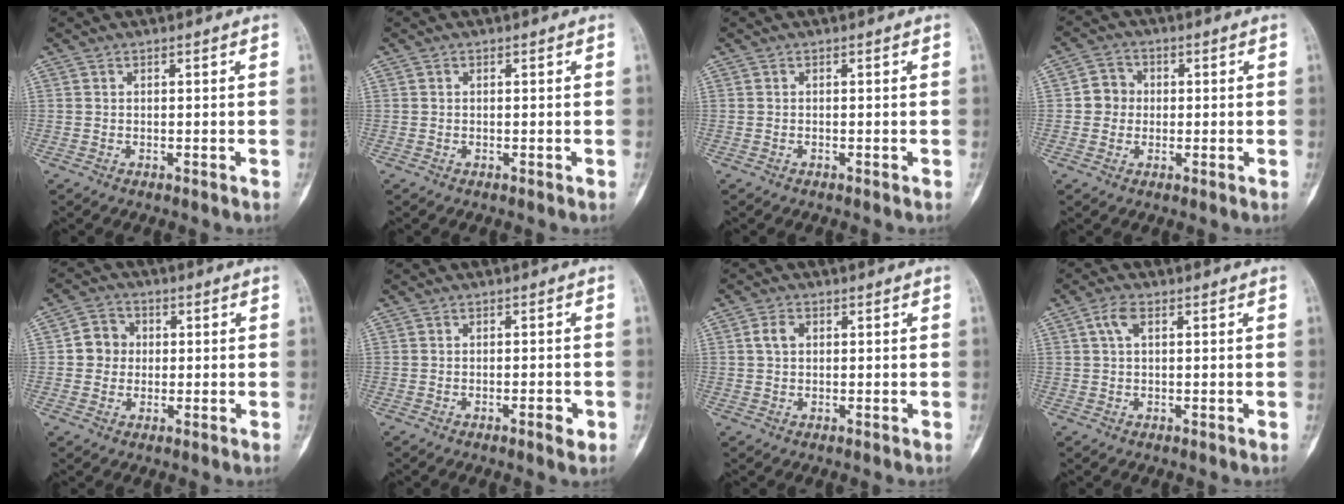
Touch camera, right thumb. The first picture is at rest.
{"total": 0.0}
{"total": 0.0}
{"total": 4.4, "force": [0.0, 4.2, 1.4], "torque": [0.003, 0.010, -0.008]}
{"total": 5.3, "force": [0.3, 5.0, 1.9], "torque": [-0.003, 0.009, -0.003]}
{"total": 2.5, "force": [-1.2, 0.7, 2.1], "torque": [-0.030, 0.002, -0.017]}
{"total": 2.7, "force": [0.6, 1.9, 1.9], "torque": [-0.037, 0.007, 0.011]}
{"total": 3.1, "force": [1.0, 1.5, 2.5], "torque": [-0.056, 0.010, 0.020]}